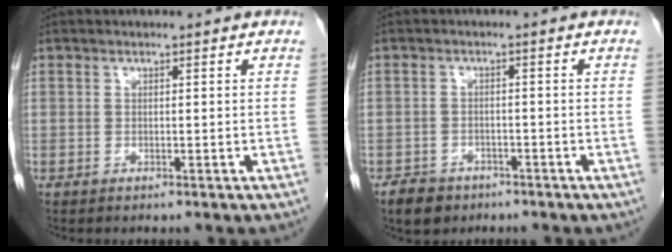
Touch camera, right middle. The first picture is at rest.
{"total": 4.0, "force": [-2.8, 2.6, 1.0], "torque": [-0.023, 0.004, -0.042]}